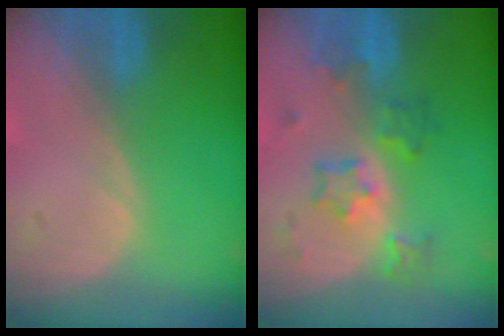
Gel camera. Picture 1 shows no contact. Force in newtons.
{"total": 6.1, "press": 5.8, "slide": 1.7}